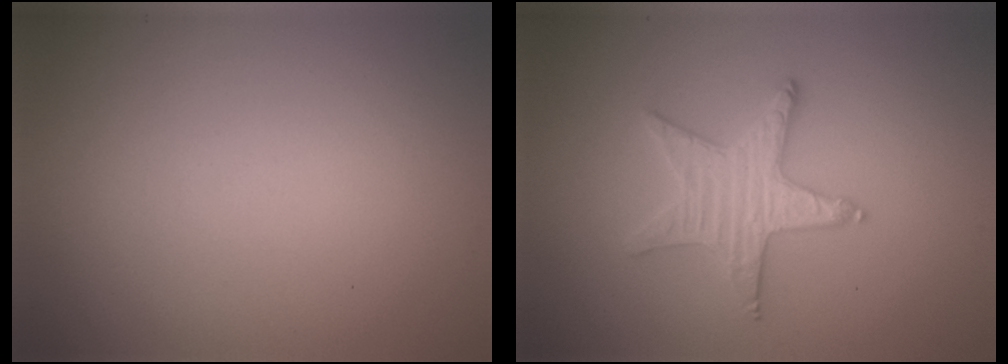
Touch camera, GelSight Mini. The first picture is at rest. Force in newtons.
{"total": 3.1, "press": 3.1, "slide": 0.2}